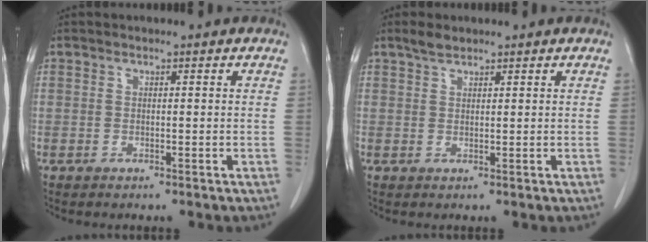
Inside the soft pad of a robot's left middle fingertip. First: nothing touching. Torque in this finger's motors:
{"motor_torque": [0.28, -0.18, -0.09, -0.01]}